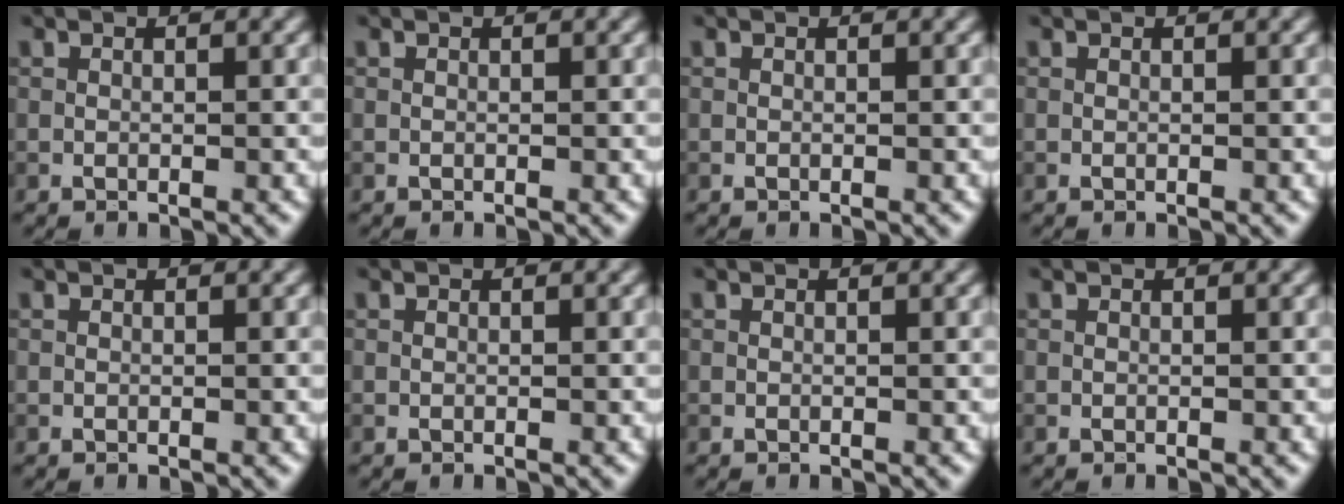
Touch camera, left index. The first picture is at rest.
{"total": 0.0}
{"total": 0.0}
{"total": 0.0}
{"total": 0.0}
{"total": 0.0}
{"total": 0.0}
{"total": 0.0}